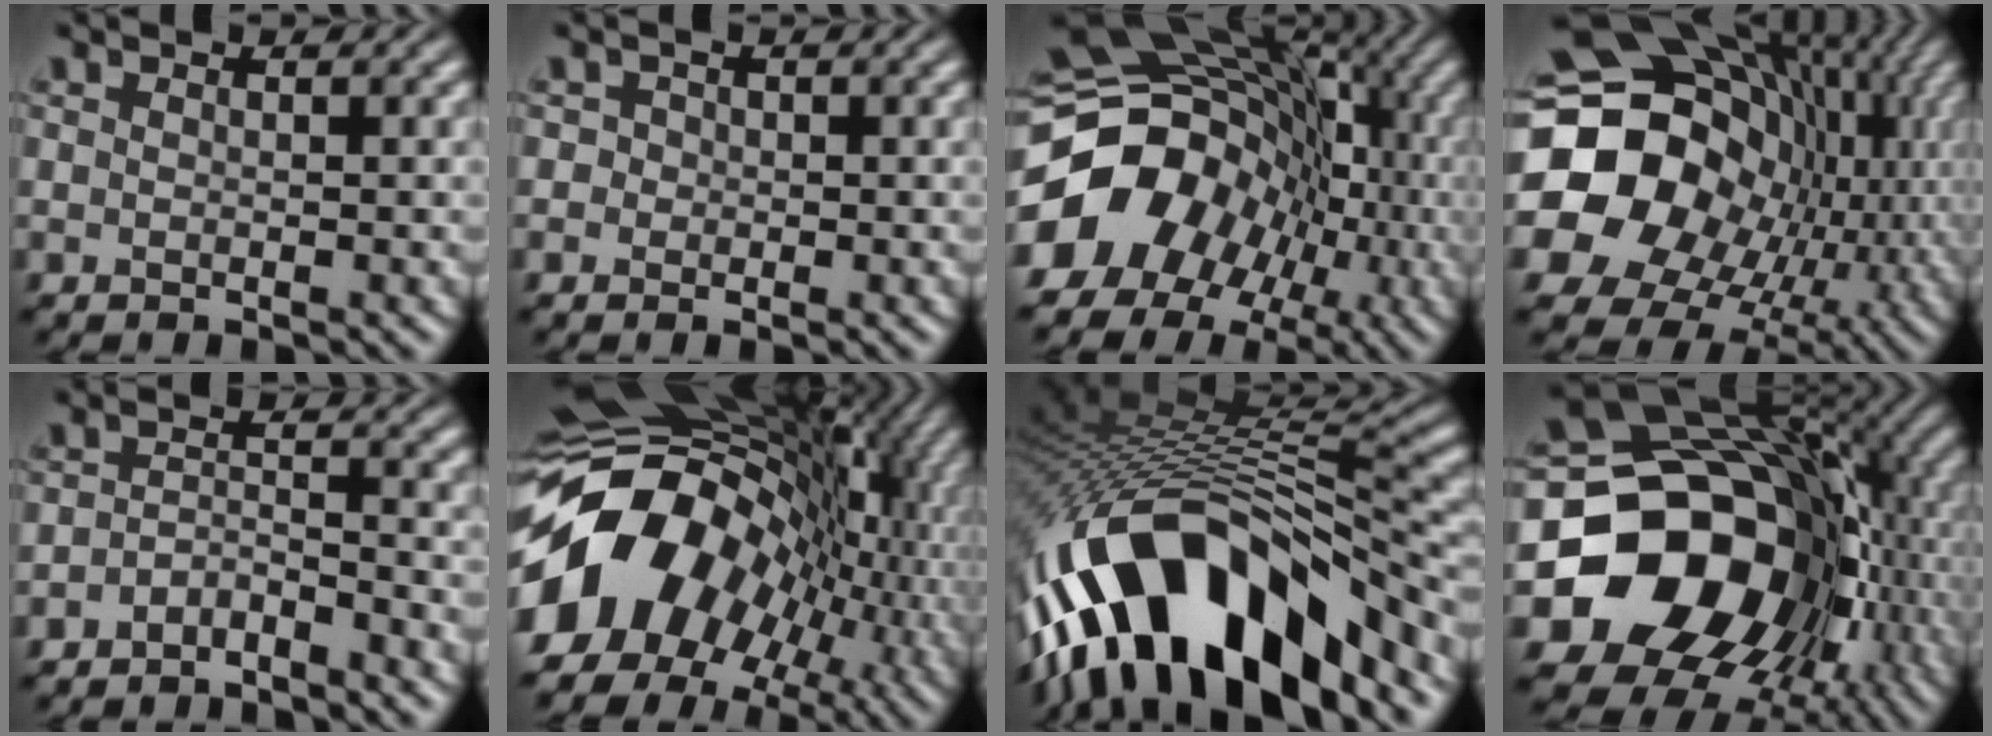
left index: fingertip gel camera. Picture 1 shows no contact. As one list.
[{"total": 0.6, "force": [-0.2, 0.4, -0.4], "torque": [0.010, -0.003, 0.002]}, {"total": 13.2, "force": [-3.5, 10.9, 6.6], "torque": [-0.135, -0.010, -0.060]}, {"total": 21.7, "force": [-0.1, 19.3, 9.8], "torque": [-0.195, 0.002, -0.011]}, {"total": 2.1, "force": [-2.0, 0.2, 0.6], "torque": [-0.015, 0.003, -0.036]}, {"total": 15.0, "force": [-2.5, 11.3, 9.5], "torque": [-0.159, 0.010, -0.056]}, {"total": 14.3, "force": [-8.9, 6.0, 9.5], "torque": [-0.164, 0.017, -0.145]}, {"total": 17.7, "force": [-4.3, 14.2, 9.8], "torque": [-0.165, -0.029, -0.055]}]